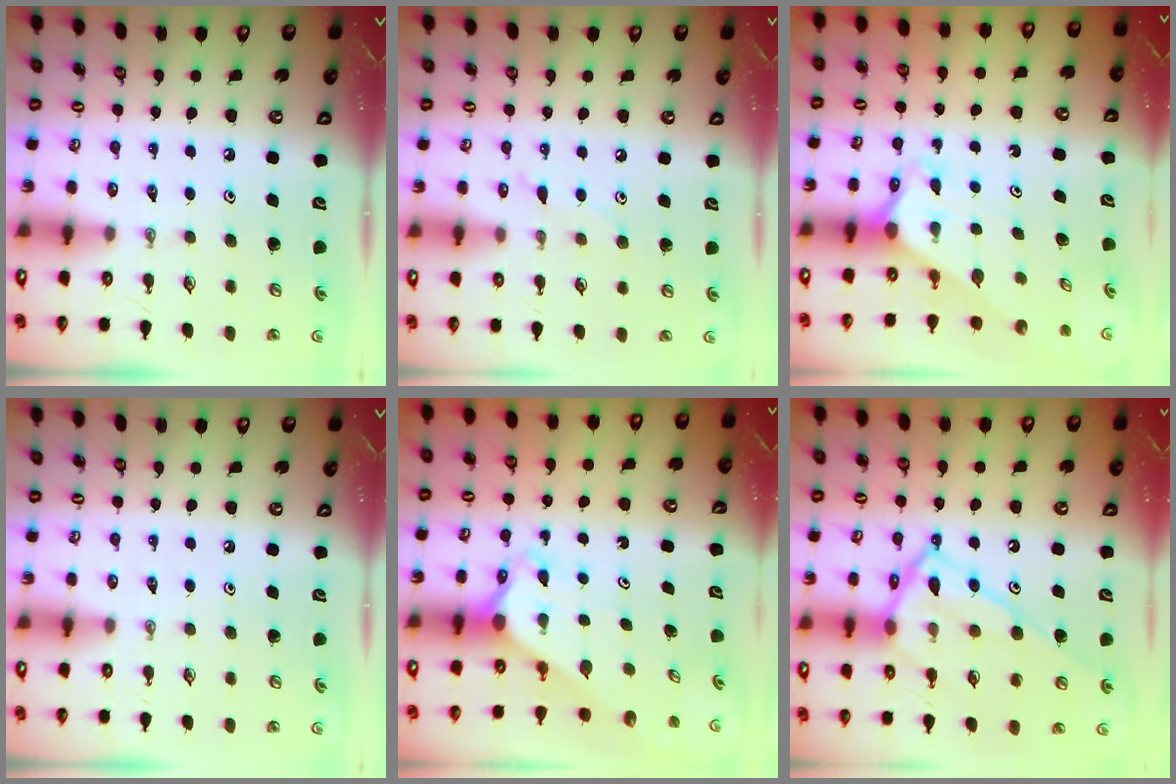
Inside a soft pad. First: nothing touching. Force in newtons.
{"total": 5.4, "press": 5.4, "slide": 0.4}
{"total": 2.2, "press": 2.2, "slide": 0.2}
{"total": 0.0}
{"total": 2.3, "press": 2.3, "slide": 0.2}
{"total": 18.2, "press": 18.1, "slide": 1.7}